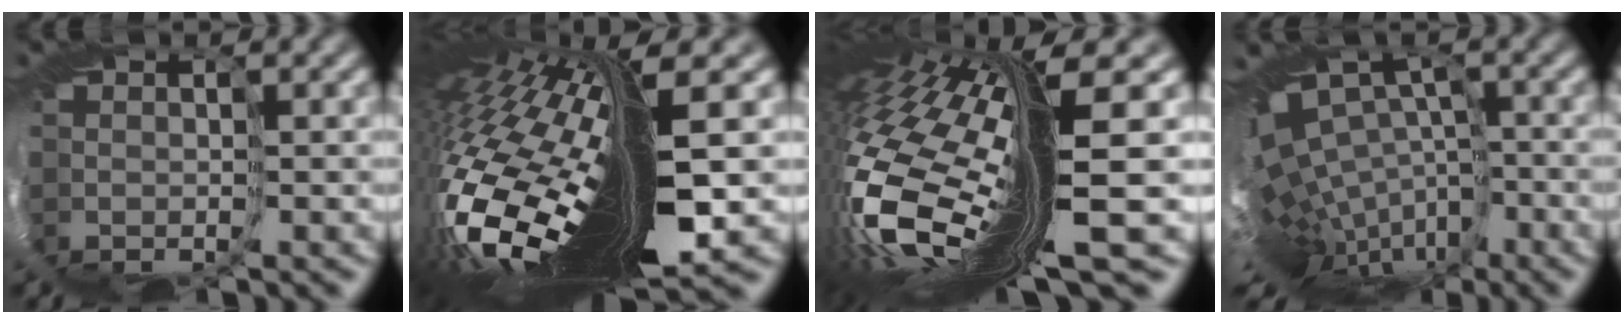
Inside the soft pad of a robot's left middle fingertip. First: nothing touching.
{"total": 15.5, "force": [0.2, 4.7, 14.8], "torque": [-0.319, -0.049, 0.022]}
{"total": 14.1, "force": [-0.6, 3.0, 13.7], "torque": [-0.323, -0.075, 0.022]}
{"total": 9.2, "force": [-3.6, 5.6, 6.3], "torque": [-0.114, 0.008, -0.018]}